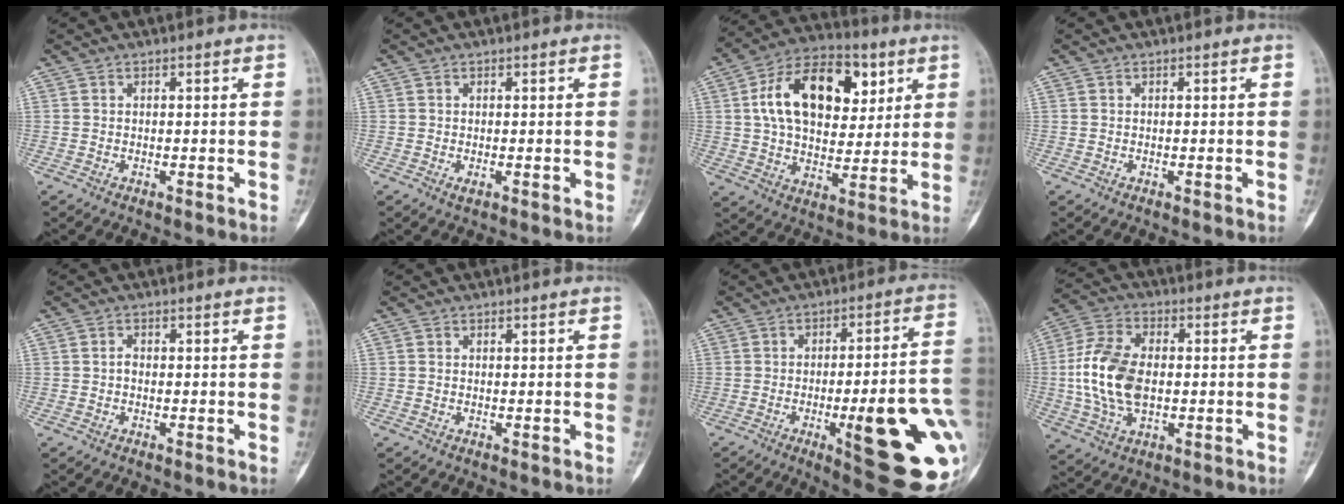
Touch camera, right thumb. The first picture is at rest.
{"total": 0.9, "force": [-0.2, 0.4, 0.7], "torque": [-0.008, -0.002, -0.004]}
{"total": 19.7, "force": [5.9, 12.3, 14.2], "torque": [-0.200, 0.001, 0.094]}
{"total": 0.0}
{"total": 1.1, "force": [-0.2, 0.8, 0.7], "torque": [-0.008, 0.003, -0.006]}
{"total": 0.0}
{"total": 23.9, "force": [-5.6, 5.6, 22.5], "torque": [-0.244, 0.007, -0.061]}
{"total": 14.0, "force": [-0.4, 8.5, 11.2], "torque": [-0.228, 0.010, -0.008]}